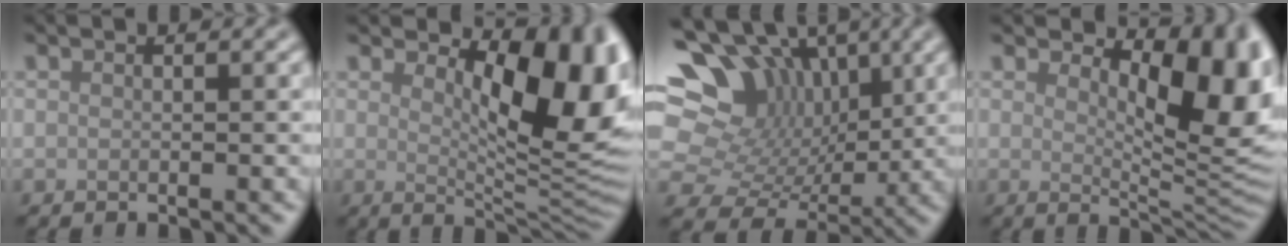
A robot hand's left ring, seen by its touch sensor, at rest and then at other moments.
{"total": 11.1, "force": [3.1, 5.0, 9.4], "torque": [-0.117, -0.008, 0.050]}
{"total": 12.5, "force": [4.5, 9.0, 7.3], "torque": [-0.162, 0.028, 0.076]}
{"total": 9.6, "force": [2.9, 4.4, 8.0], "torque": [-0.110, -0.016, 0.048]}